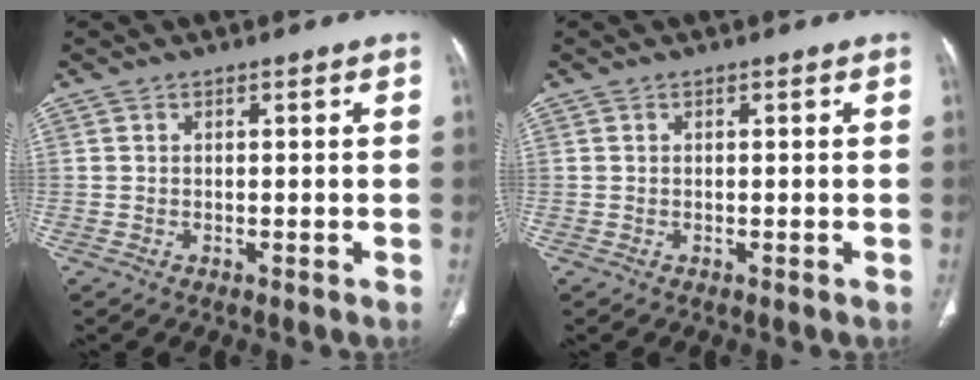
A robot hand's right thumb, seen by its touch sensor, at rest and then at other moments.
{"total": 0.0}